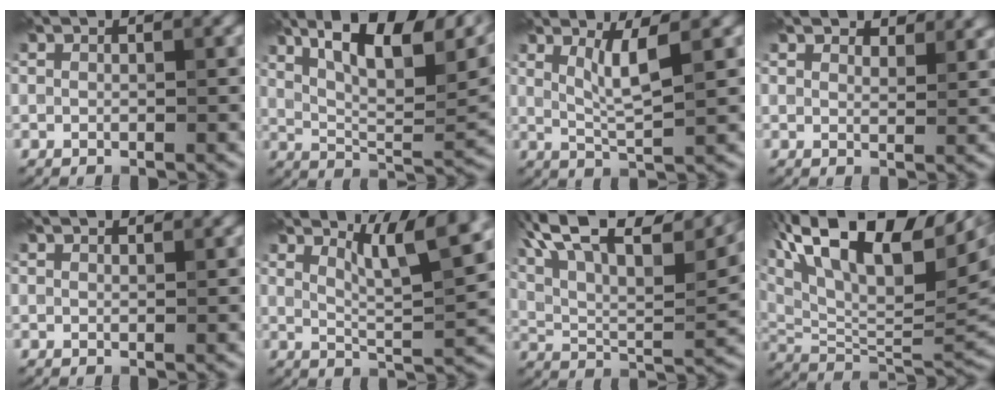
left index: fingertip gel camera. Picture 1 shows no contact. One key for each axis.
{"total": 13.0, "fx": 6.8, "fy": 4.2, "fz": 10.2, "tx": -0.159, "ty": 0.019, "tz": 0.117}
{"total": 3.2, "fx": 1.3, "fy": 0.5, "fz": 2.9, "tx": -0.056, "ty": -0.005, "tz": 0.030}
{"total": 3.2, "fx": 3.0, "fy": 0.8, "fz": 0.9, "tx": -0.019, "ty": 0.005, "tz": 0.036}
{"total": 1.0, "fx": 1.0, "fy": 0.2, "fz": 0.2, "tx": -0.007, "ty": -0.002, "tz": 0.011}
{"total": 6.7, "fx": 4.1, "fy": 1.3, "fz": 5.1, "tx": -0.073, "ty": 0.005, "tz": 0.070}
{"total": 15.1, "fx": 9.5, "fy": 5.2, "fz": 10.5, "tx": -0.191, "ty": 0.045, "tz": 0.139}
{"total": 18.4, "fx": 9.1, "fy": 8.1, "fz": 13.7, "tx": -0.247, "ty": 0.057, "tz": 0.146}